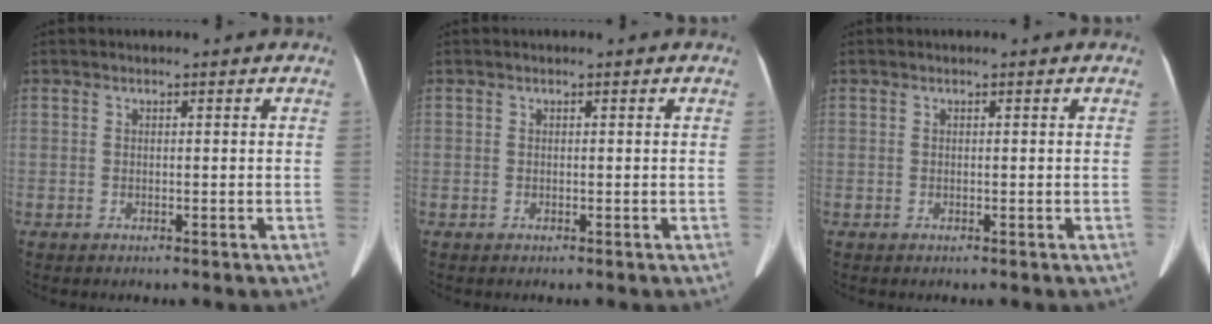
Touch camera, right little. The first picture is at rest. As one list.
[{"total": 0.0}, {"total": 0.0}]